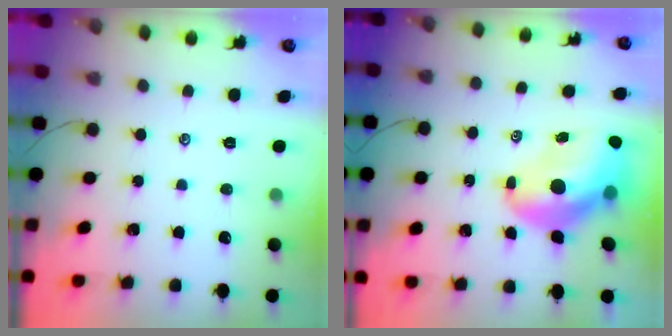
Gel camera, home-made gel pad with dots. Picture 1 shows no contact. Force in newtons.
{"total": 12.4, "press": 11.9, "slide": 3.5}